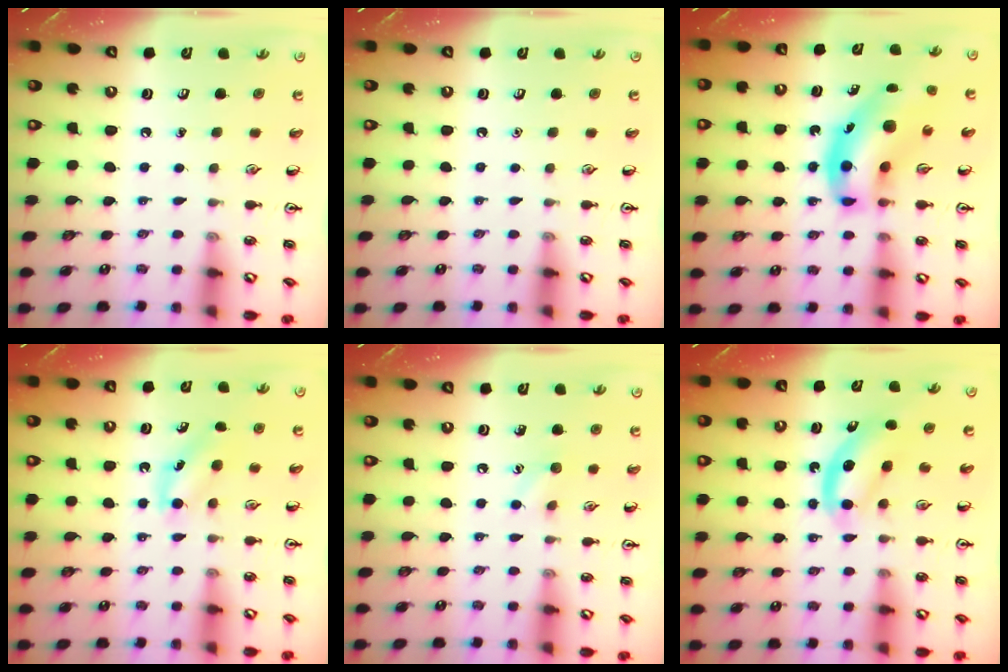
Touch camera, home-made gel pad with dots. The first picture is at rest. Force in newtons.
{"total": 0.0}
{"total": 12.6, "press": 12.1, "slide": 3.6}
{"total": 5.2, "press": 5.0, "slide": 1.6}
{"total": 5.7, "press": 5.4, "slide": 1.8}
{"total": 5.0, "press": 4.9, "slide": 0.7}